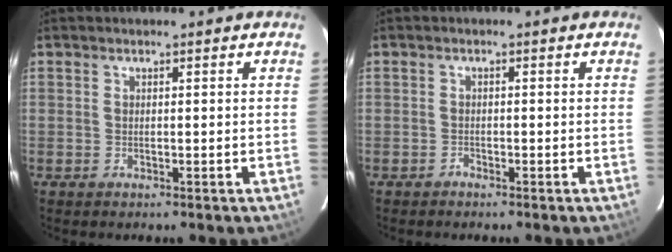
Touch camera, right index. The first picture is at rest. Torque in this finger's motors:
{"motor_torque": [-0.02, -0.03, 0.02, -0.04]}